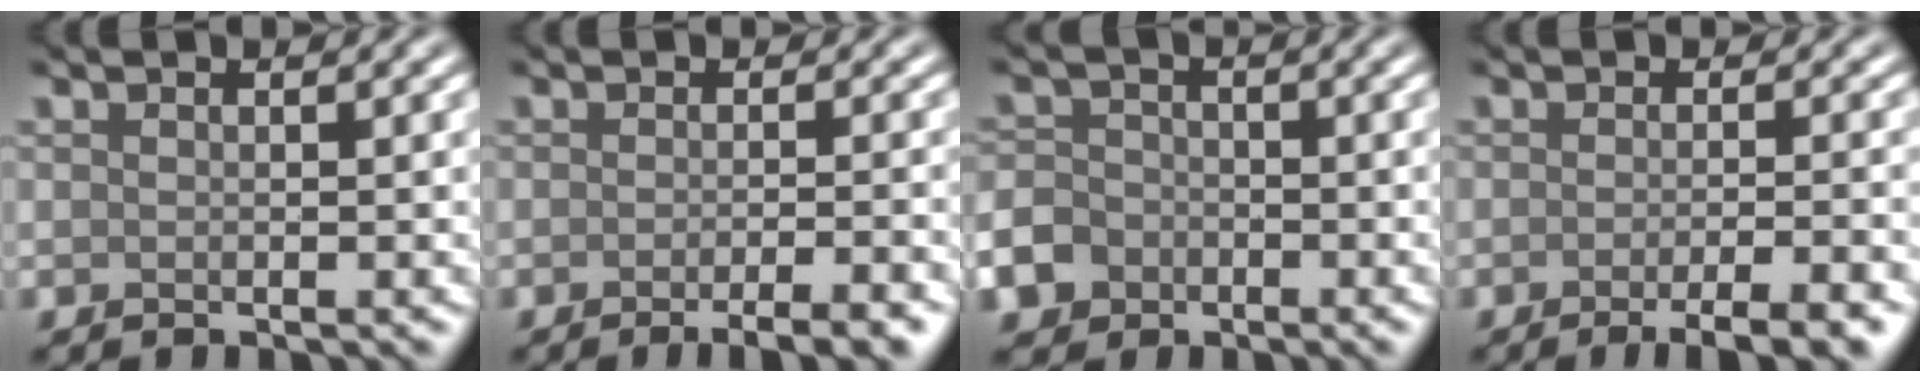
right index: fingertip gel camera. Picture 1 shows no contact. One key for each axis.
{"total": 4.3, "fx": -2.6, "fy": 1.0, "fz": 3.3, "tx": -0.034, "ty": 0.002, "tz": -0.037}
{"total": 6.5, "fx": -3.8, "fy": 5.0, "fz": 1.8, "tx": -0.039, "ty": -0.023, "tz": -0.077}
{"total": 5.0, "fx": -2.9, "fy": 1.1, "fz": 3.9, "tx": -0.045, "ty": -0.002, "tz": -0.041}